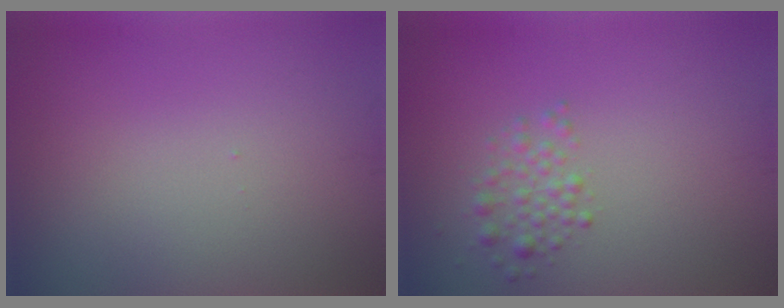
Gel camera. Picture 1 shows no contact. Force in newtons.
{"total": 1.7, "press": 1.7, "slide": 0.1}